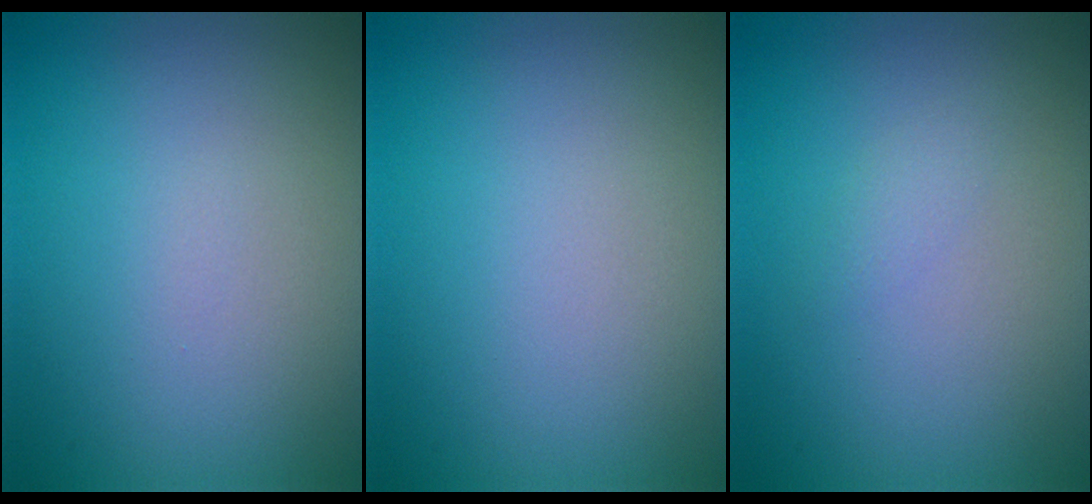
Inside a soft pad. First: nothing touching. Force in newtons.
{"total": 0.0}
{"total": 0.9, "press": 0.9, "slide": 0.0}